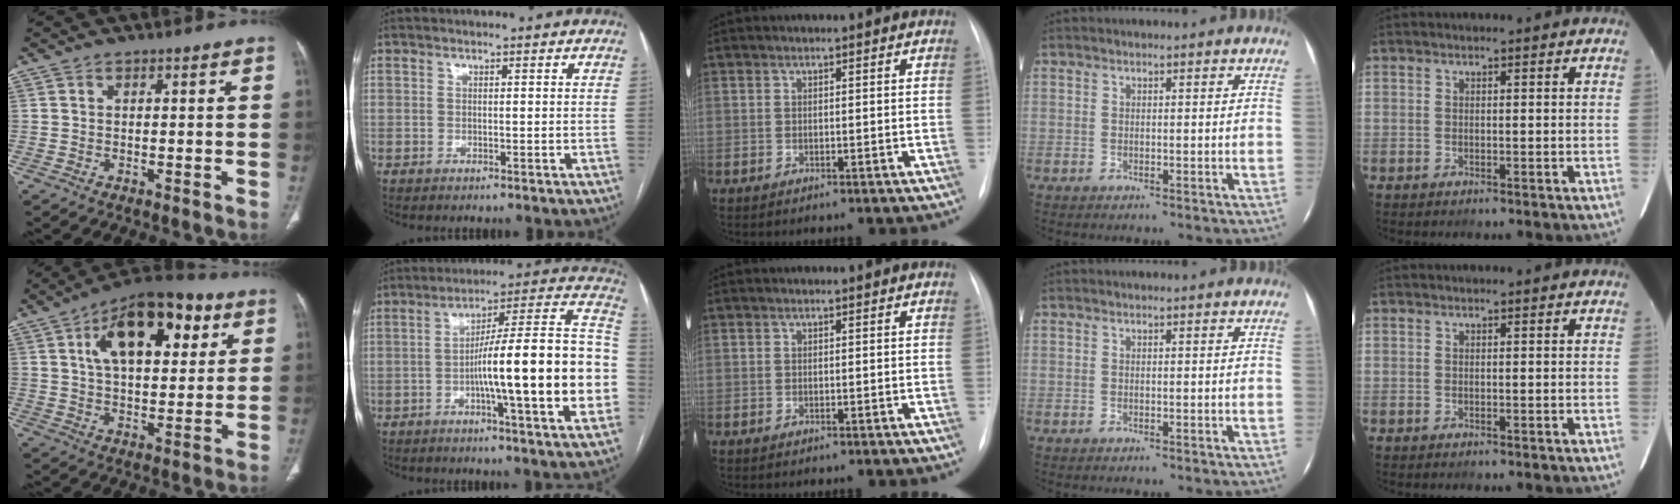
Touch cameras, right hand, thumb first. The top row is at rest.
{"thumb": {"total": 19.6, "force": [7.5, 9.9, 15.1], "torque": [-0.196, -0.004, 0.114]}, "index": {"total": 22.1, "force": [-4.1, 1.1, 21.7], "torque": [-0.249, 0.025, -0.063]}}